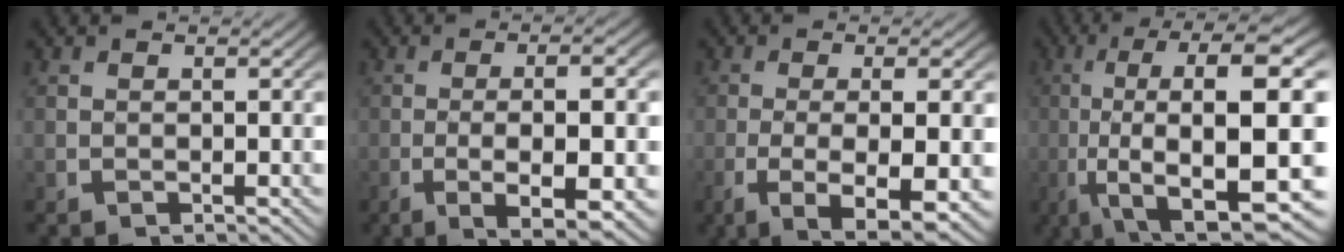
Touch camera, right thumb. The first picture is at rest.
{"total": 8.0, "force": [-2.4, 2.6, 7.2], "torque": [-0.125, -0.017, -0.025]}
{"total": 7.9, "force": [-3.1, 2.8, 6.7], "torque": [-0.127, -0.027, -0.032]}
{"total": 20.0, "force": [-1.9, 10.8, 16.7], "torque": [-0.312, -0.060, 0.004]}